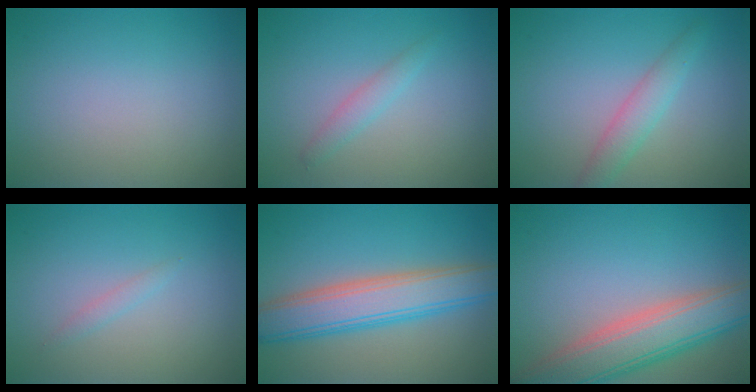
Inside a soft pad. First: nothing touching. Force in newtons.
{"total": 1.5, "press": 1.5, "slide": 0.1}
{"total": 2.4, "press": 2.4, "slide": 0.0}
{"total": 0.7, "press": 0.7, "slide": 0.1}
{"total": 6.5, "press": 6.5, "slide": 0.1}
{"total": 7.3, "press": 7.3, "slide": 0.6}